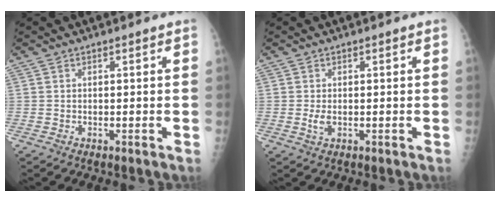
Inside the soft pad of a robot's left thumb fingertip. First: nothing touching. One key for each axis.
{"total": 1.9, "fx": -0.1, "fy": 1.1, "fz": 1.5, "tx": -0.031, "ty": -0.004, "tz": -0.001}